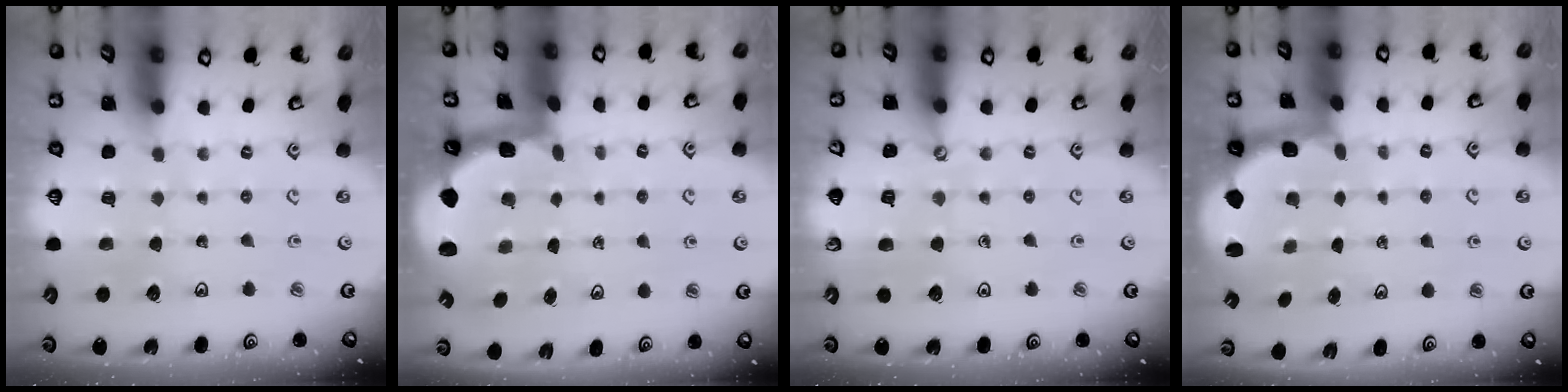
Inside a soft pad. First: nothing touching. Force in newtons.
{"total": 2.0, "press": 1.8, "slide": 0.9}
{"total": 3.2, "press": 3.1, "slide": 0.5}
{"total": 2.5, "press": 1.3, "slide": 2.1}